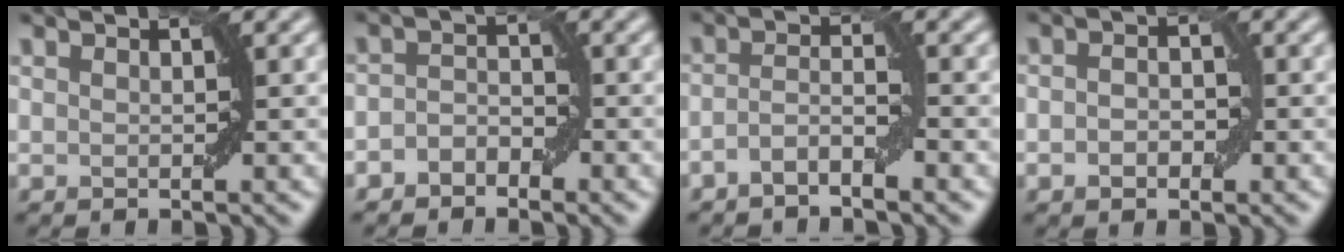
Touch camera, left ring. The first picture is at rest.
{"total": 1.9, "force": [-1.3, 1.2, 0.7], "torque": [-0.012, 0.010, -0.027]}
{"total": 2.2, "force": [-1.4, 0.4, 1.6], "torque": [-0.032, 0.009, -0.032]}
{"total": 2.1, "force": [-0.5, 1.3, 1.5], "torque": [-0.026, 0.002, -0.011]}